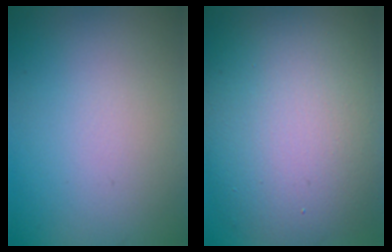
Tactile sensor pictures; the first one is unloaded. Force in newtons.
{"total": 12.0, "press": 12.0, "slide": 0.8}